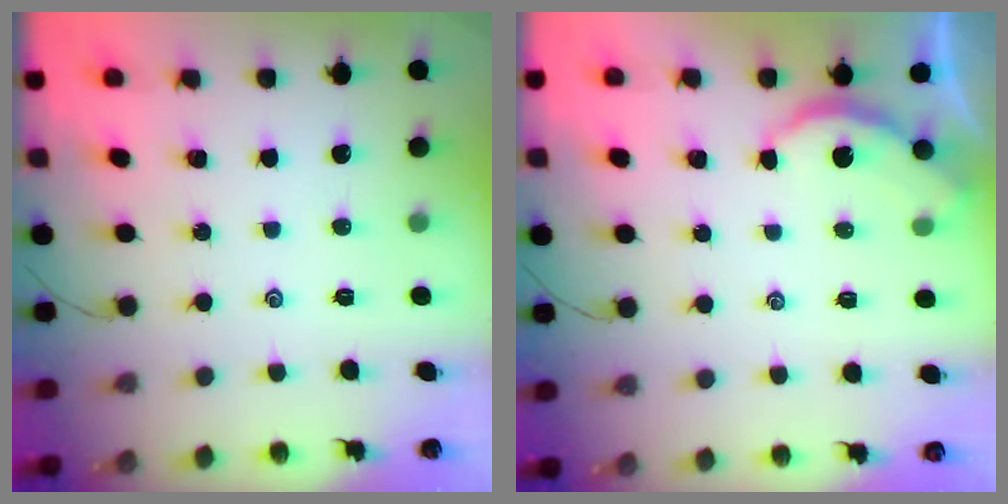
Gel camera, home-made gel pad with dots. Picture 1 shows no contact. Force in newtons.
{"total": 2.6, "press": 2.6, "slide": 0.2}